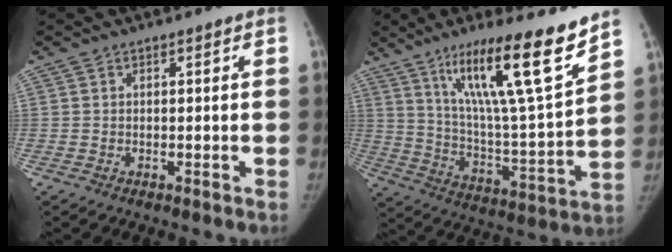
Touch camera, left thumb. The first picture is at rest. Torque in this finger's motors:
{"motor_torque": [1.14, -0.09, 1.46, -1.31, 0.53]}